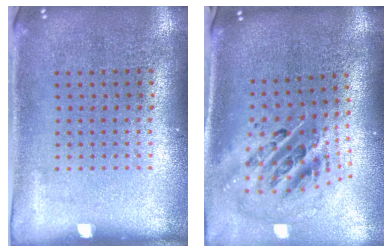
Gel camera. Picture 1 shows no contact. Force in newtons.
{"total": 2.7, "press": 1.9, "slide": 2.0}